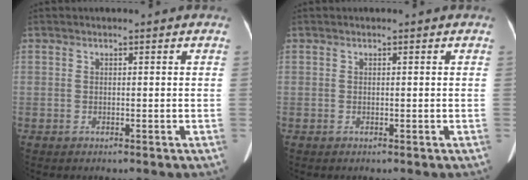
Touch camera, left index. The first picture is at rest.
{"total": 0.0}